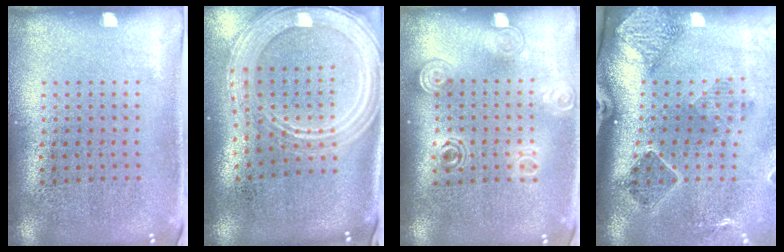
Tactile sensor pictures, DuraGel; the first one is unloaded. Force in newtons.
{"total": 2.8, "press": 2.3, "slide": 1.5}
{"total": 1.5, "press": 1.3, "slide": 0.9}
{"total": 1.9, "press": 1.6, "slide": 1.0}